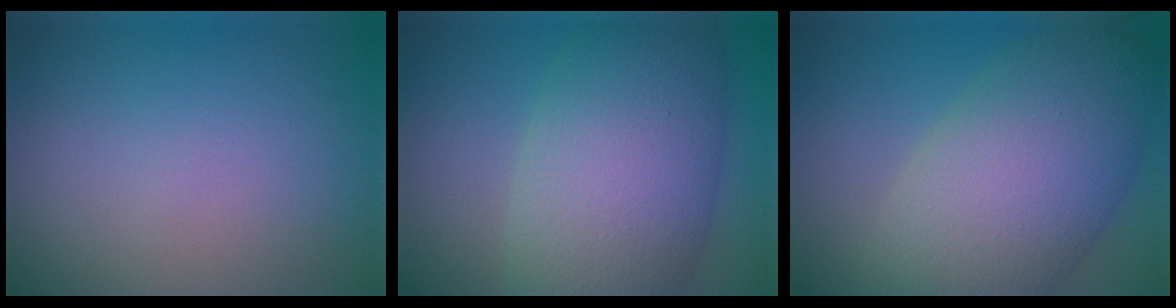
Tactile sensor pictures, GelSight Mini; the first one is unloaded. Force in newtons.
{"total": 10.7, "press": 10.6, "slide": 0.5}
{"total": 11.1, "press": 11.1, "slide": 0.7}